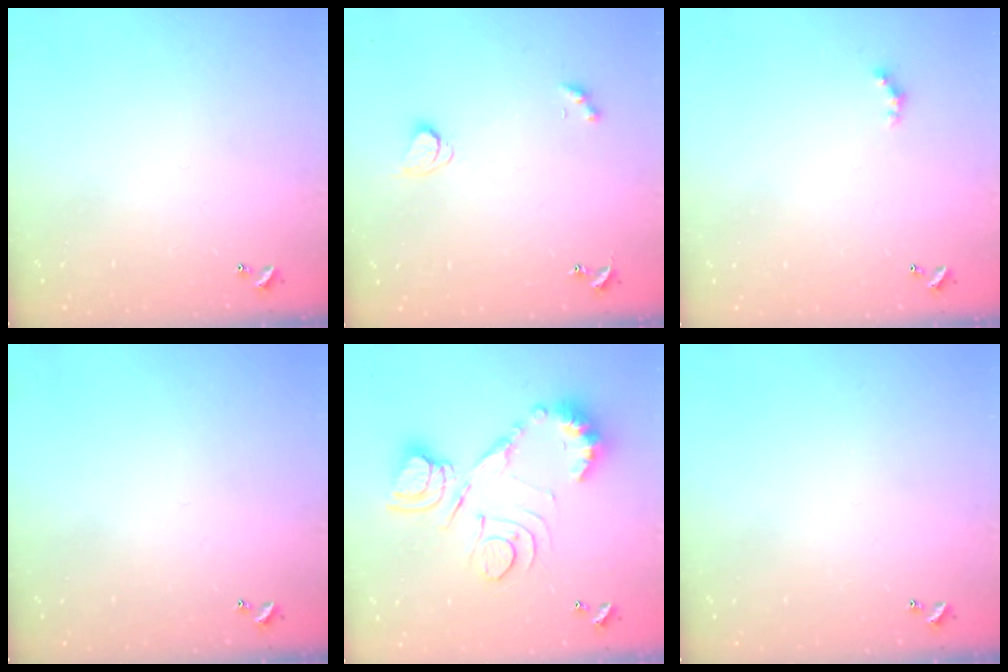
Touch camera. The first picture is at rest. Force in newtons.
{"total": 2.4, "press": 2.3, "slide": 0.6}
{"total": 1.6, "press": 1.6, "slide": 0.4}
{"total": 0.0}
{"total": 16.2, "press": 16.1, "slide": 1.2}
{"total": 0.0}